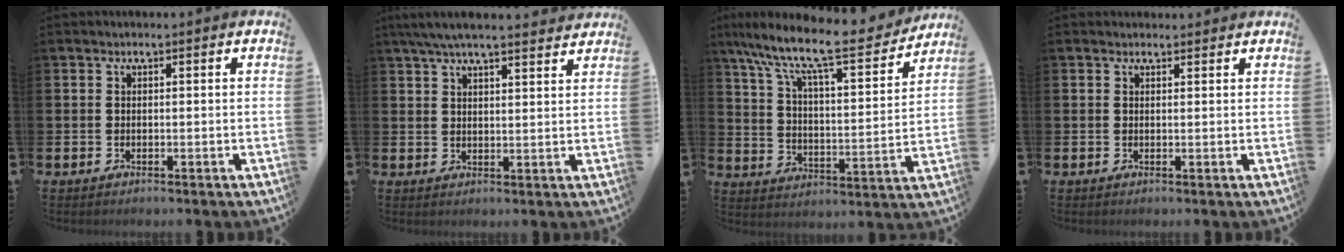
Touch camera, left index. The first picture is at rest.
{"total": 5.8, "force": [5.3, 0.5, 2.2], "torque": [-0.047, -0.017, 0.096]}
{"total": 10.9, "force": [9.4, 1.9, 5.2], "torque": [-0.121, -0.069, 0.150]}
{"total": 1.0, "force": [0.9, 0.3, 0.1], "torque": [0.020, -0.005, 0.012]}